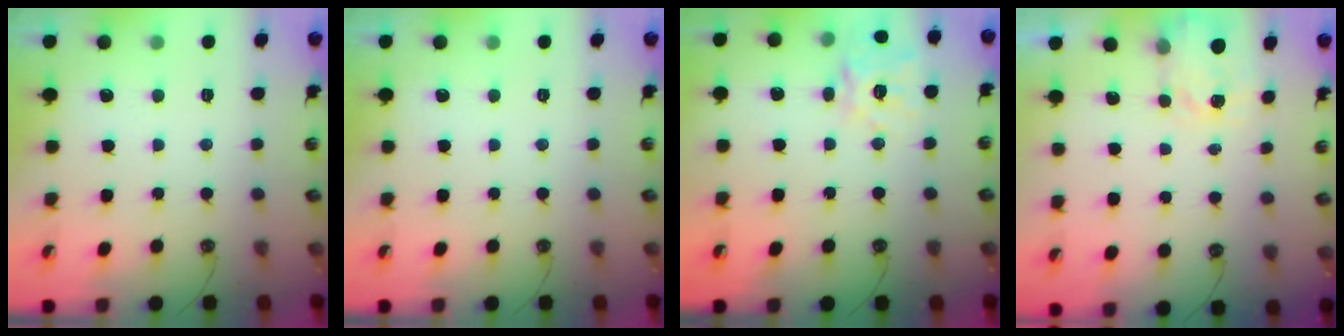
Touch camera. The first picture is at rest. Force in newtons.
{"total": 0.0}
{"total": 13.5, "press": 13.4, "slide": 1.7}
{"total": 3.3, "press": 3.3, "slide": 0.4}